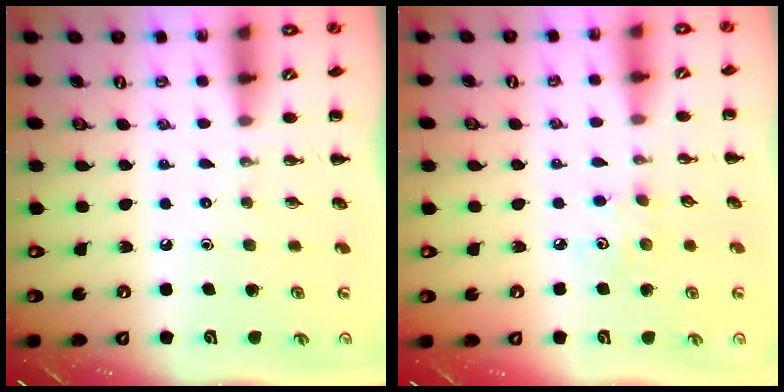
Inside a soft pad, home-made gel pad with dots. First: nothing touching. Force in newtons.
{"total": 3.5, "press": 3.3, "slide": 0.9}